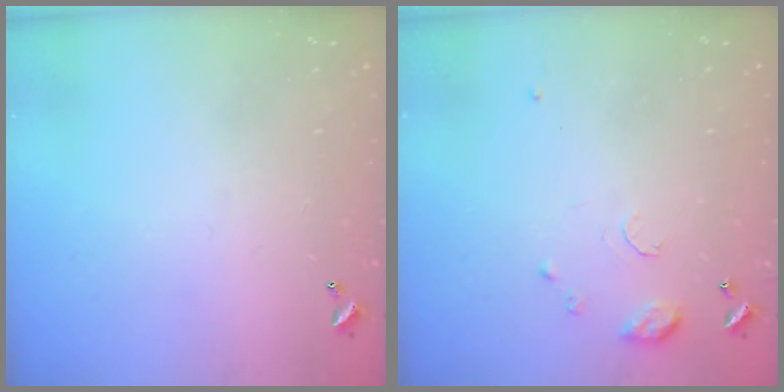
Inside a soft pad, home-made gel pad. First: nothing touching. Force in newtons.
{"total": 7.9, "press": 7.8, "slide": 0.8}